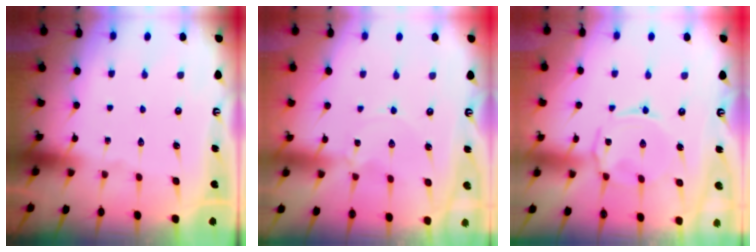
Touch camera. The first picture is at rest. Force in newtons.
{"total": 0.0}
{"total": 2.9, "press": 2.9, "slide": 0.5}